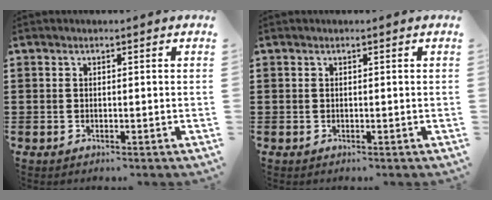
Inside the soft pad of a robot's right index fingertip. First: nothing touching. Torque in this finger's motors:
{"motor_torque": [0.00, 0.00, 0.00, -0.01]}